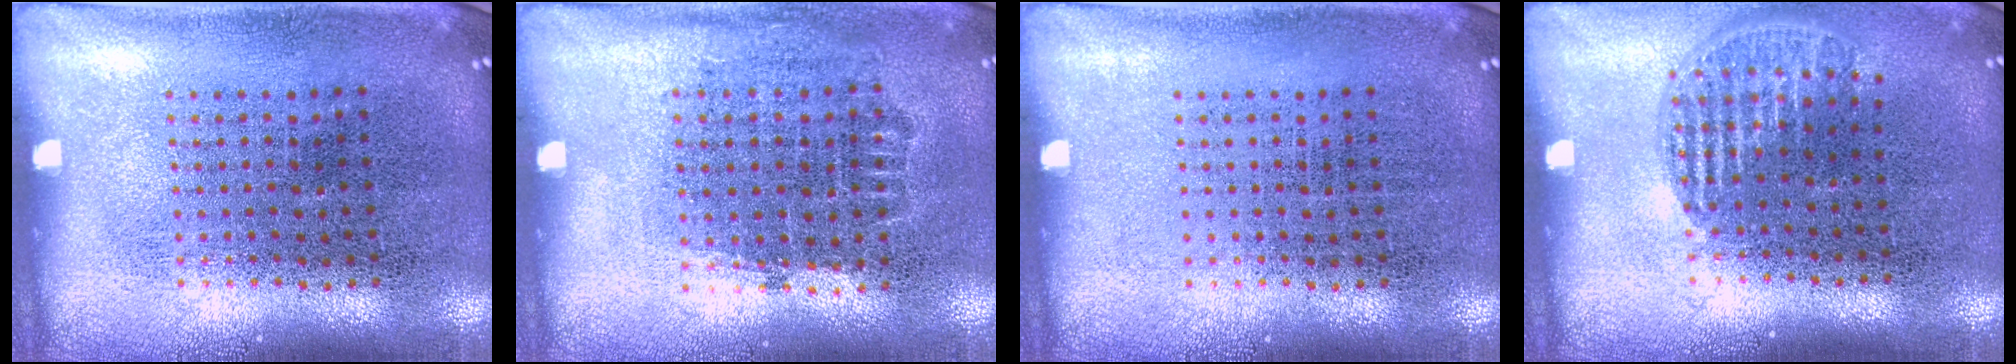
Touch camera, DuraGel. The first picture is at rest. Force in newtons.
{"total": 0.7, "press": 0.6, "slide": 0.3}
{"total": 0.0}
{"total": 1.2, "press": 1.0, "slide": 0.5}